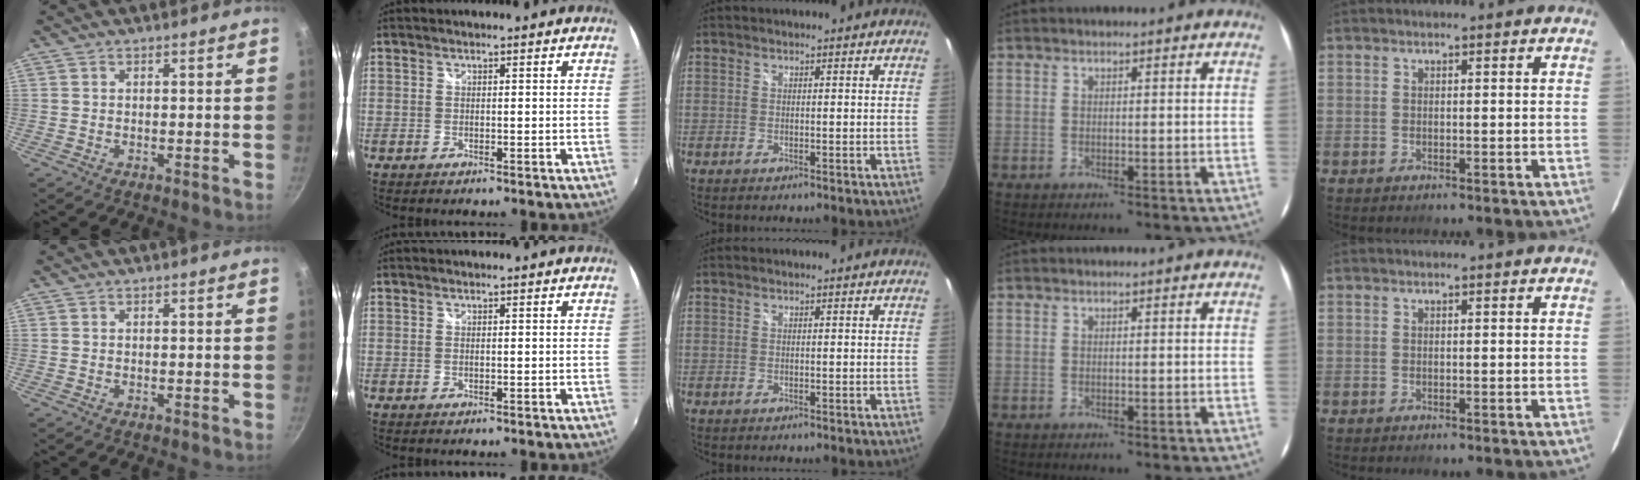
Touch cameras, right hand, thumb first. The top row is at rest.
{}